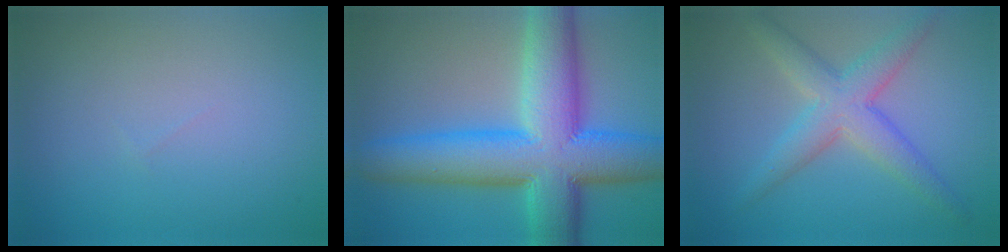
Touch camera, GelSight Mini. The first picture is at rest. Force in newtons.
{"total": 13.0, "press": 13.0, "slide": 0.3}
{"total": 4.7, "press": 4.7, "slide": 0.1}